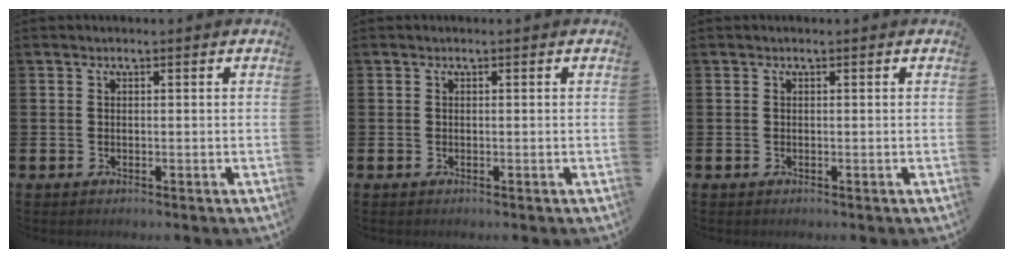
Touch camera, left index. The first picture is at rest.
{"total": 0.0}
{"total": 0.0}